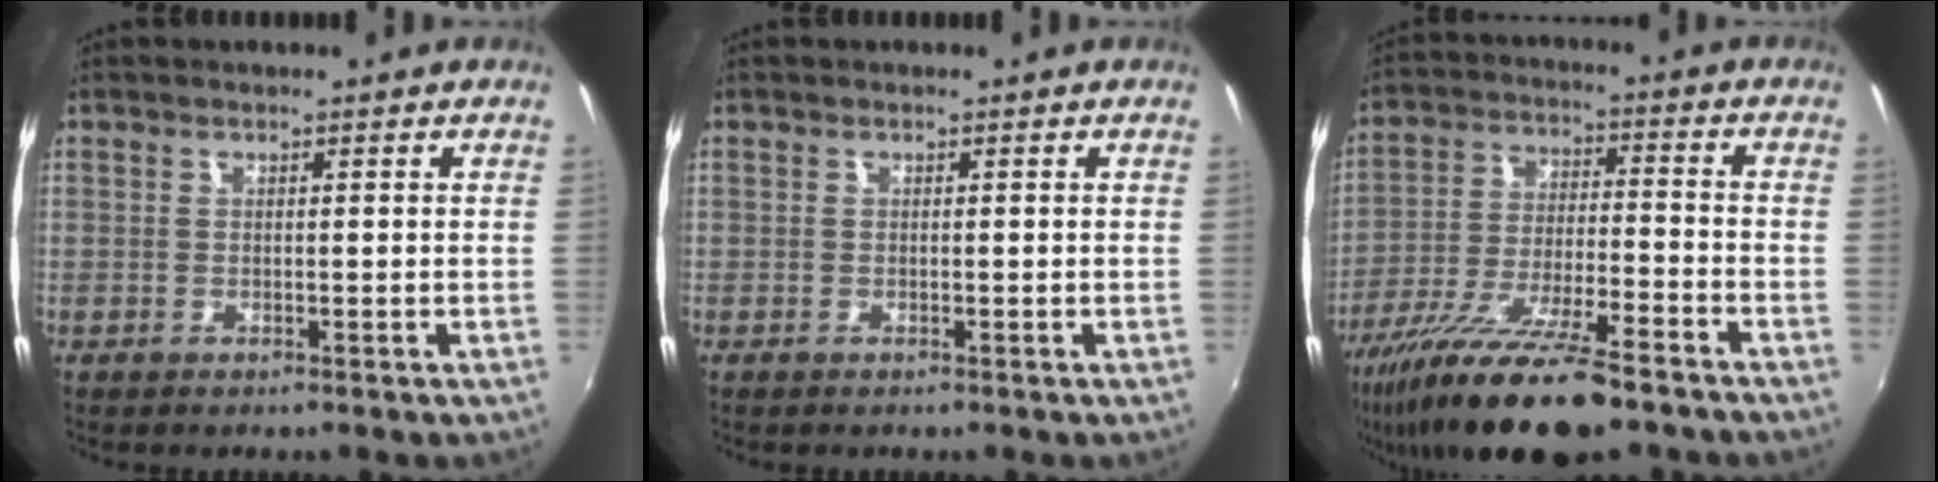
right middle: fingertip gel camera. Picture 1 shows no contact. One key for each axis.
{"total": 0.0}
{"total": 20.0, "fx": -14.8, "fy": 5.5, "fz": 12.4, "tx": -0.236, "ty": -0.041, "tz": -0.243}